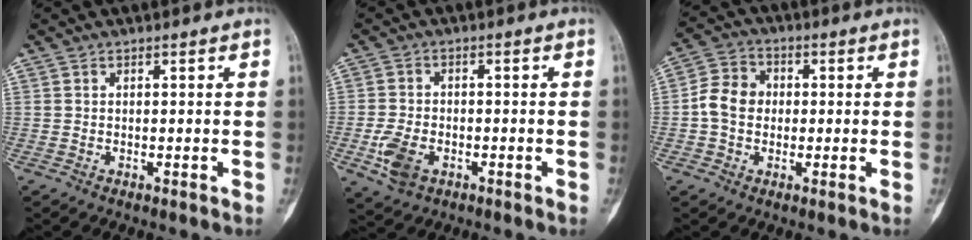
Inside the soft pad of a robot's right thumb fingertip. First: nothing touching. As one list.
[{"total": 6.3, "force": [-2.4, 4.1, 4.2], "torque": [-0.083, 0.006, -0.041]}, {"total": 7.2, "force": [-0.4, 6.1, 3.8], "torque": [-0.056, 0.021, -0.018]}]